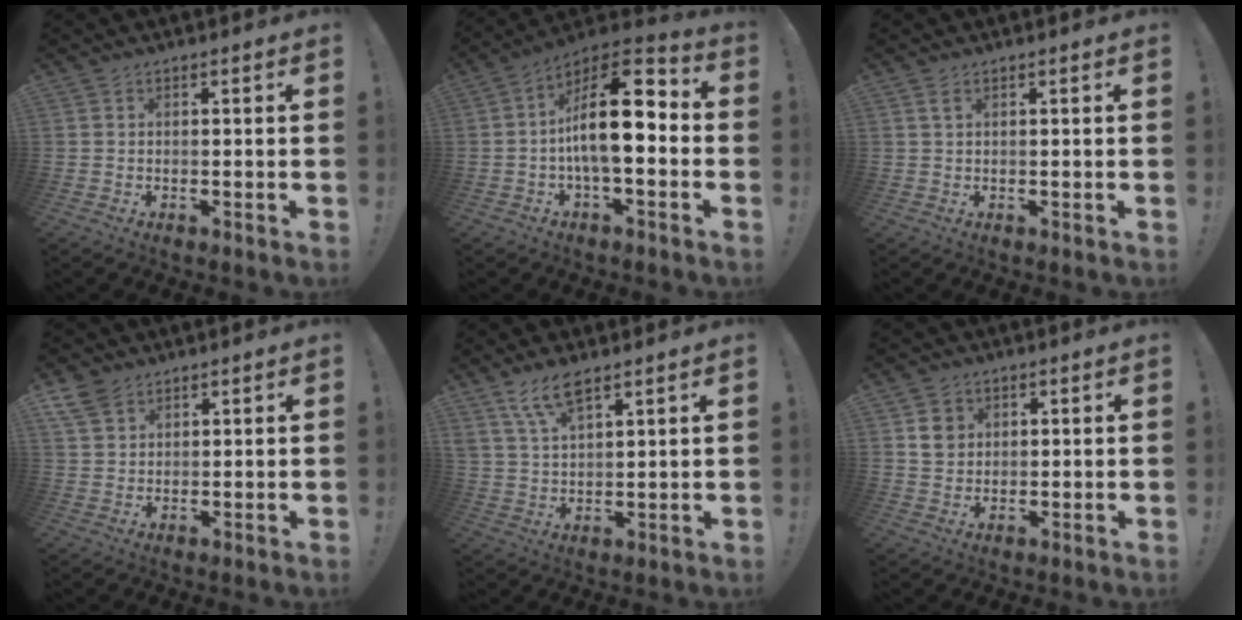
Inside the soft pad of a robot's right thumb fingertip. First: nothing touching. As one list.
[{"total": 17.5, "force": [-0.3, 7.5, 15.8], "torque": [-0.251, 0.008, -0.003]}, {"total": 1.4, "force": [0.6, 0.5, 1.2], "torque": [-0.019, 0.000, 0.010]}, {"total": 6.2, "force": [4.3, 3.7, 2.5], "torque": [-0.050, -0.014, 0.086]}, {"total": 8.3, "force": [6.0, 3.1, 4.8], "torque": [-0.091, -0.023, 0.111]}, {"total": 5.1, "force": [2.2, 4.5, 1.1], "torque": [-0.006, -0.006, 0.041]}]